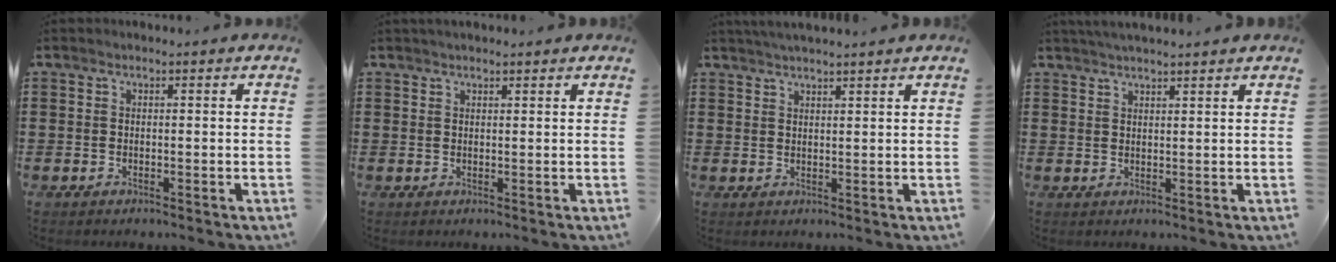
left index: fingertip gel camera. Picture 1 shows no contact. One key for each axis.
{"total": 0.7, "fx": 0.6, "fy": -0.1, "fz": -0.1, "tx": 0.002, "ty": 0.001, "tz": 0.012}
{"total": 1.7, "fx": 1.6, "fy": -0.5, "fz": 0.0, "tx": -0.002, "ty": -0.001, "tz": 0.032}
{"total": 1.7, "fx": 1.6, "fy": -0.5, "fz": -0.1, "tx": -0.001, "ty": -0.002, "tz": 0.032}